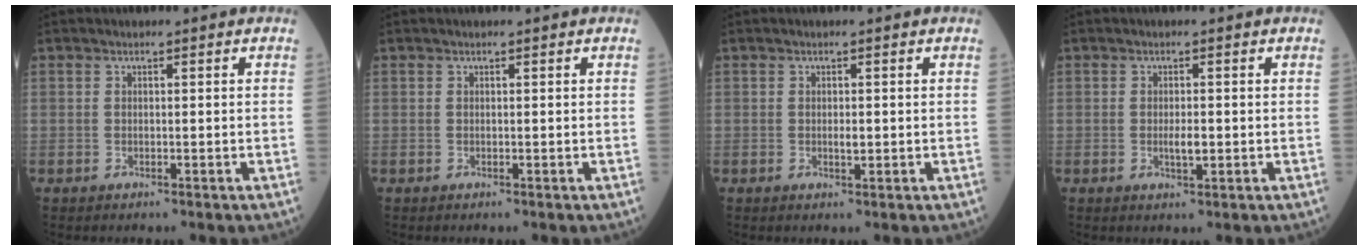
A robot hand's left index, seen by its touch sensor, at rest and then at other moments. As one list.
[{"total": 0.0}, {"total": 1.1, "force": [0.0, 0.4, 1.0], "torque": [-0.019, -0.001, 0.002]}, {"total": 2.1, "force": [-0.2, 0.6, 2.0], "torque": [-0.039, -0.001, -0.002]}]